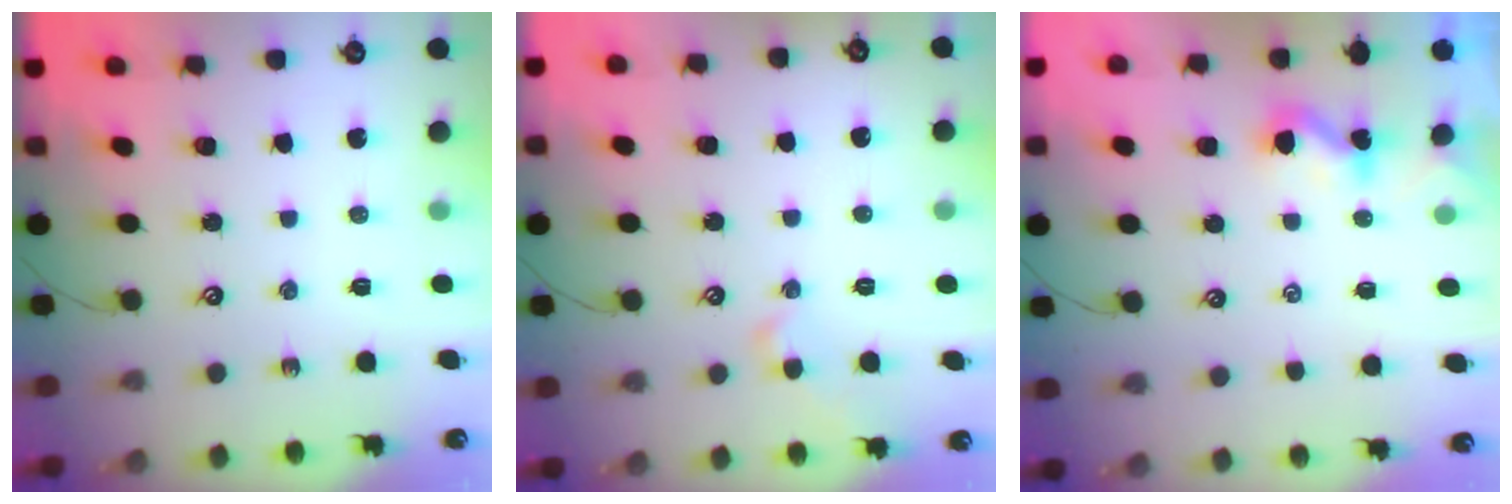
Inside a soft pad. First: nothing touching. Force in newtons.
{"total": 1.6, "press": 1.3, "slide": 0.8}
{"total": 3.1, "press": 3.0, "slide": 0.3}